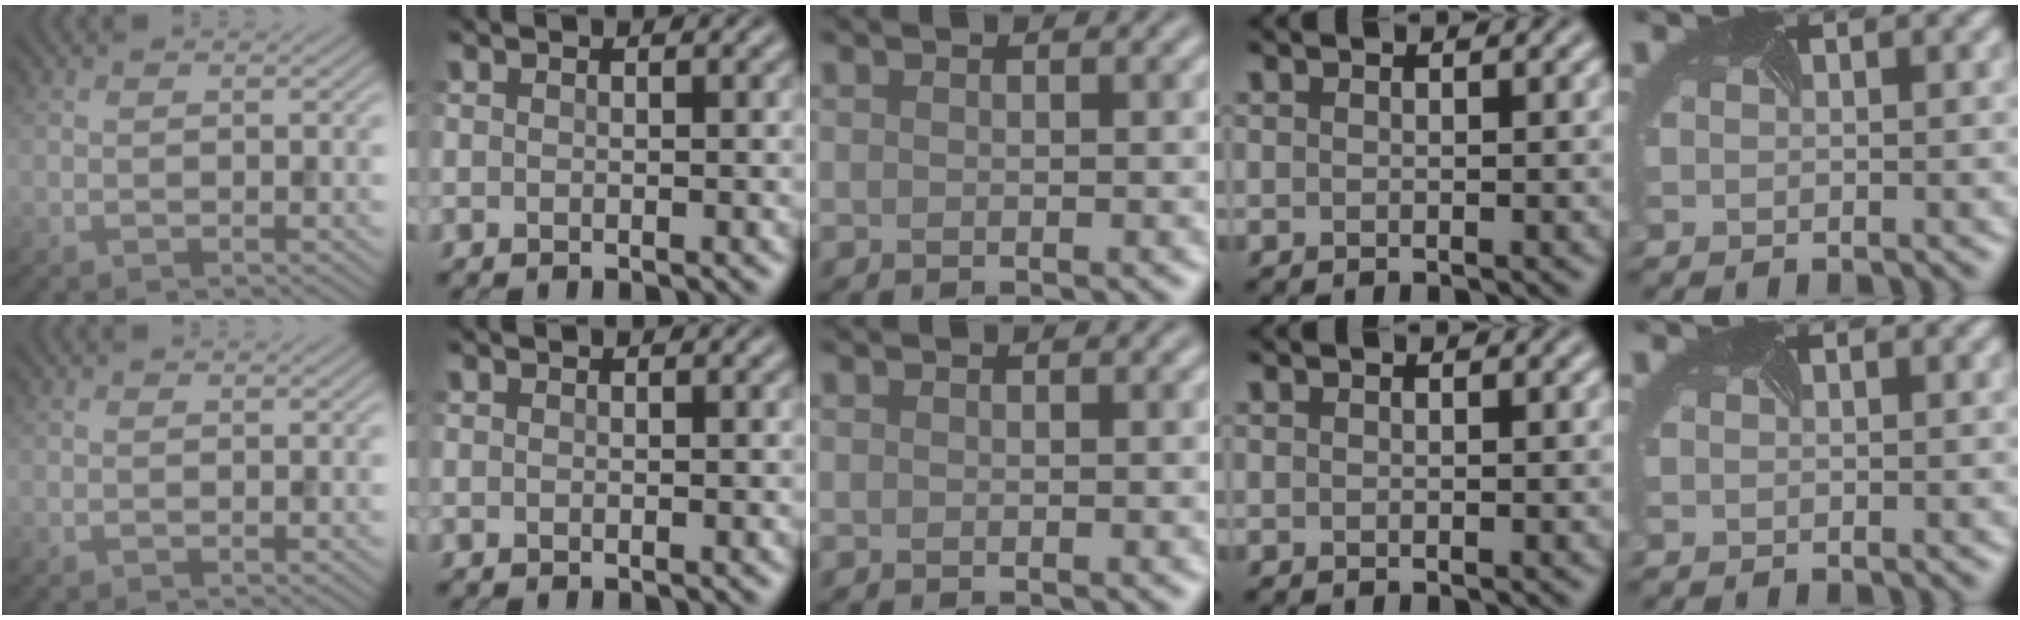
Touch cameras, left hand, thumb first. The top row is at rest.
{}